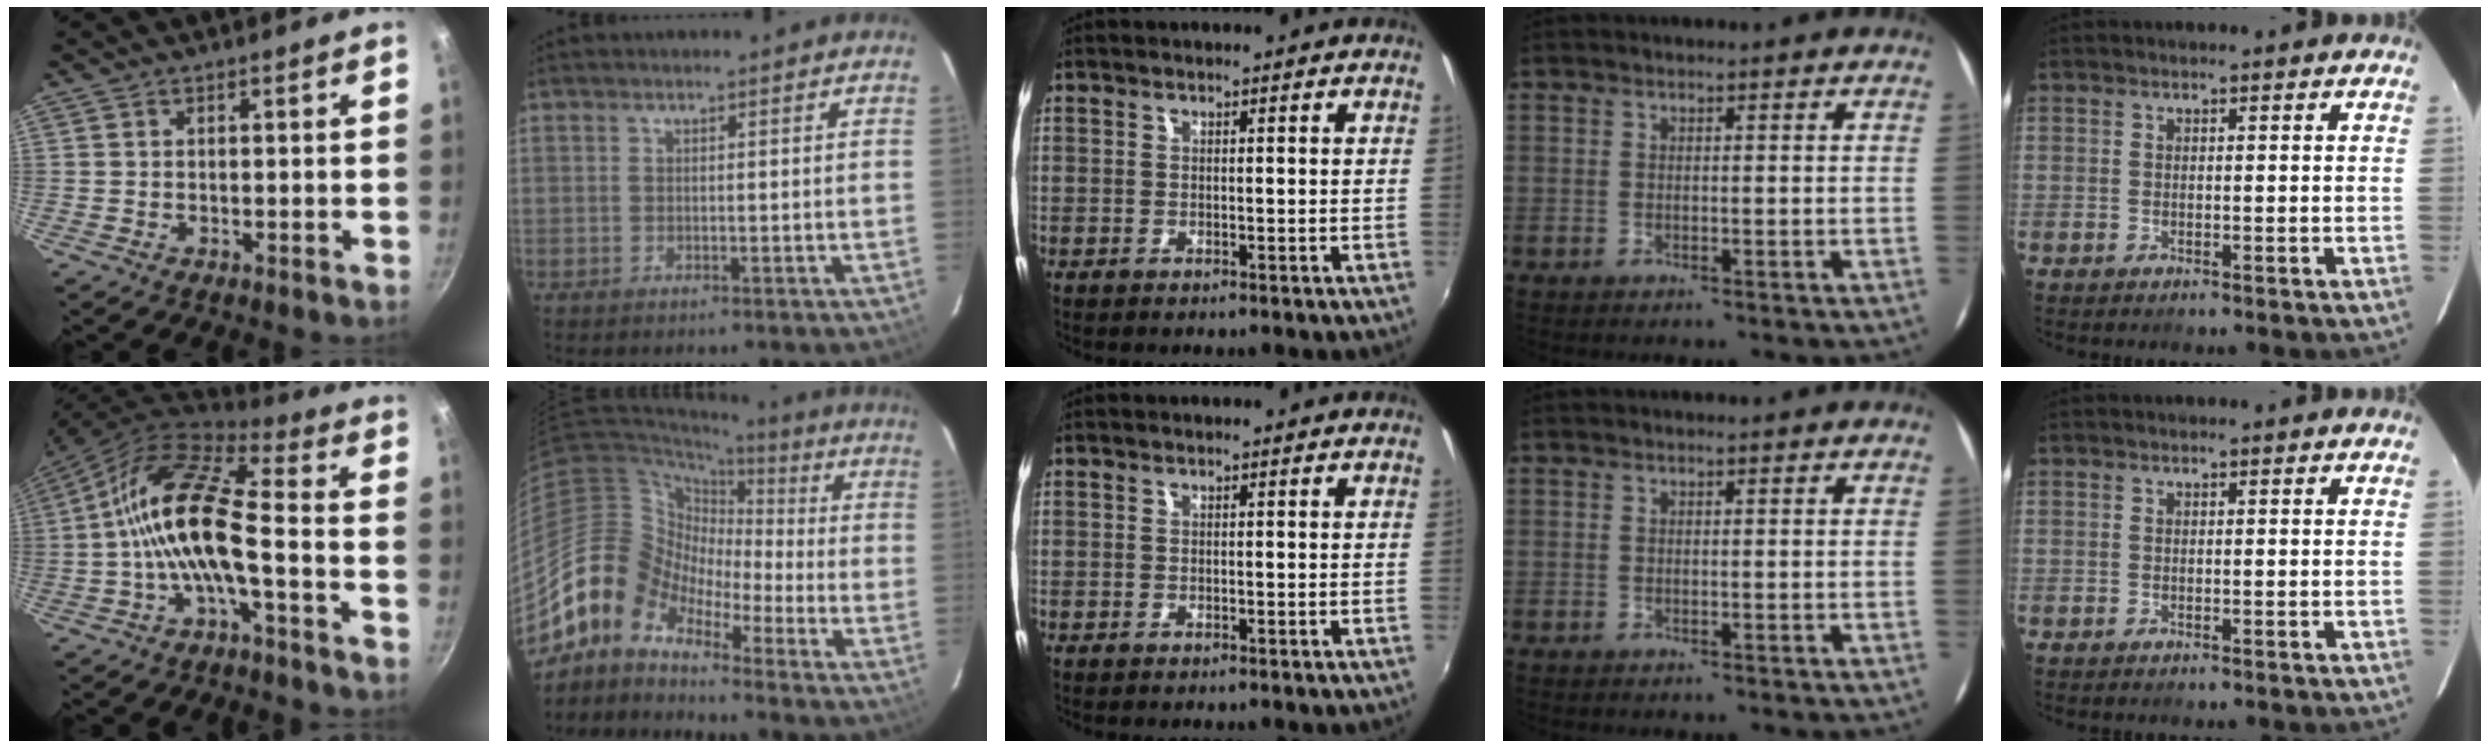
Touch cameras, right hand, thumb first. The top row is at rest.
{"thumb": {"total": 14.4, "force": [-3.4, 5.1, 13.1], "torque": [-0.258, 0.048, -0.077]}, "index": {"total": 11.1, "force": [-7.8, 7.2, 3.1], "torque": [-0.061, 0.031, -0.179]}}